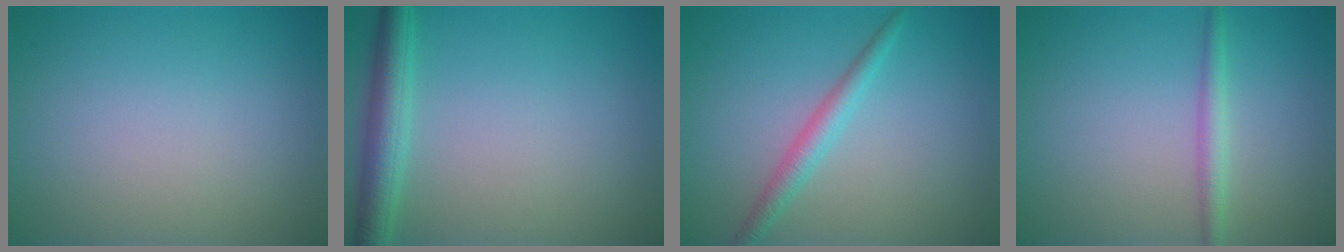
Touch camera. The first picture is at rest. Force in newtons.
{"total": 3.5, "press": 3.5, "slide": 0.1}
{"total": 1.5, "press": 1.5, "slide": 0.1}
{"total": 1.7, "press": 1.7, "slide": 0.1}